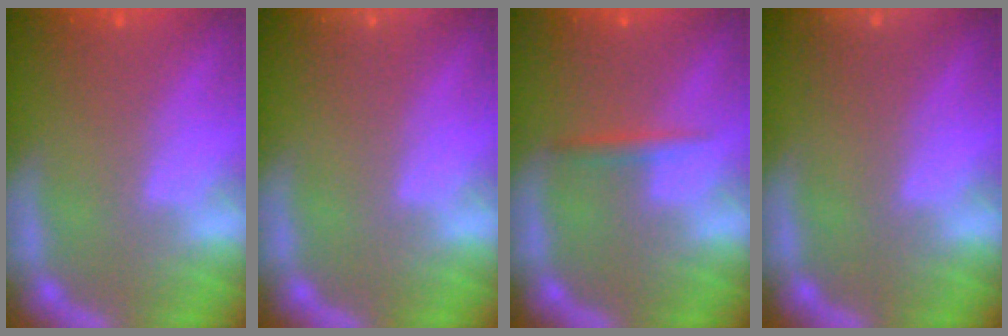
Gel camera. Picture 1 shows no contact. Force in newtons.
{"total": 1.4}
{"total": 1.4}
{"total": 1.9}